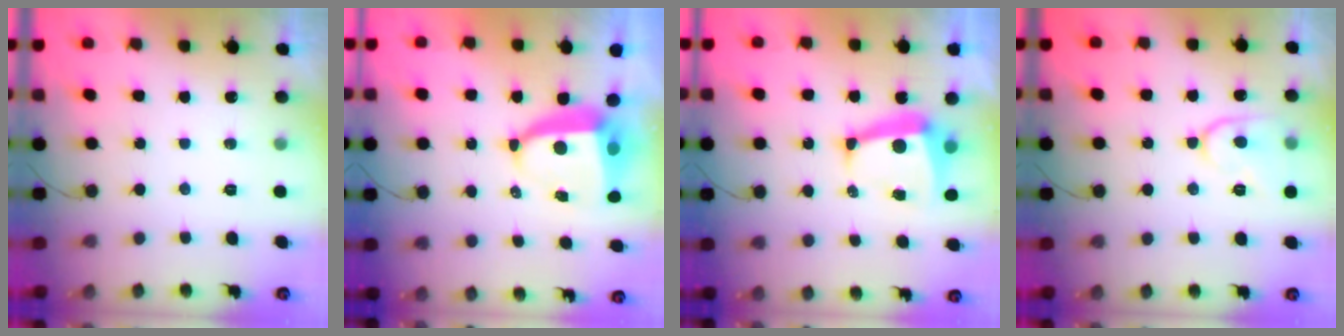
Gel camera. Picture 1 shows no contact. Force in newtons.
{"total": 8.3, "press": 8.2, "slide": 1.1}
{"total": 8.5, "press": 8.4, "slide": 0.7}
{"total": 10.3, "press": 10.2, "slide": 0.8}